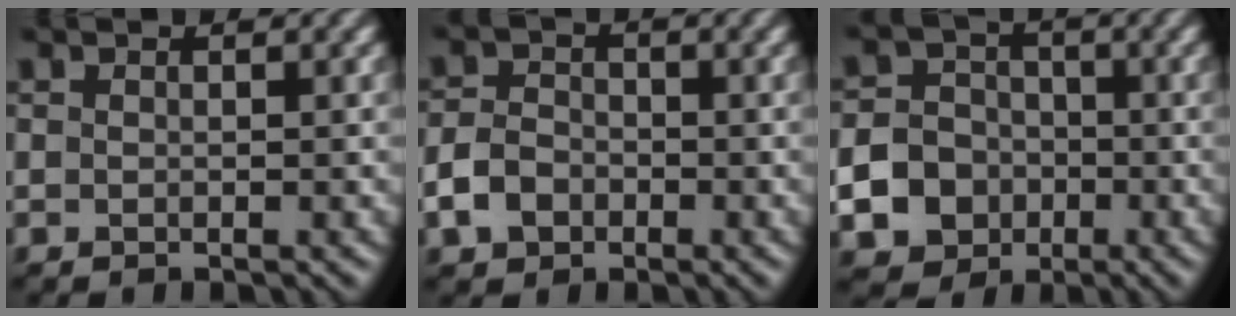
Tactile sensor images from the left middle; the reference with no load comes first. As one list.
[{"total": 3.4, "force": [-1.9, 2.4, 1.5], "torque": [-0.033, 0.004, -0.043]}, {"total": 13.4, "force": [-5.5, 11.9, 2.5], "torque": [-0.086, -0.040, -0.110]}]